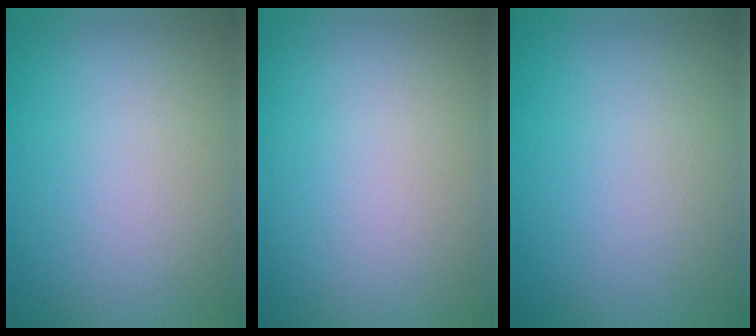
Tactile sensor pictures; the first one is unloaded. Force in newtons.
{"total": 0.0}
{"total": 0.0}